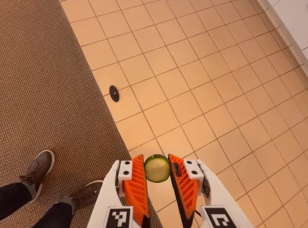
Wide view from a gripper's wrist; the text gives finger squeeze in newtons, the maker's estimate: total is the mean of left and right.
{"total": 7.0, "left": 6.6, "right": 7.4}